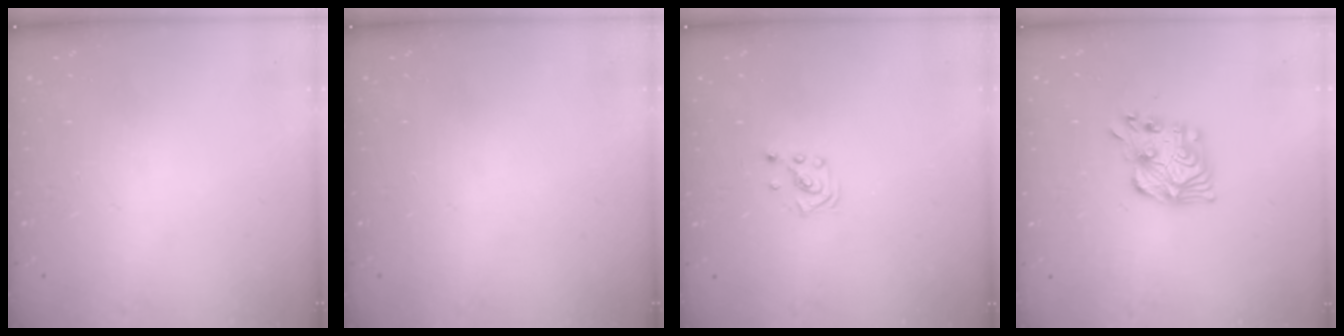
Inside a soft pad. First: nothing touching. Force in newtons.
{"total": 0.0}
{"total": 1.4, "press": 1.4, "slide": 0.1}
{"total": 11.5, "press": 11.5, "slide": 0.4}